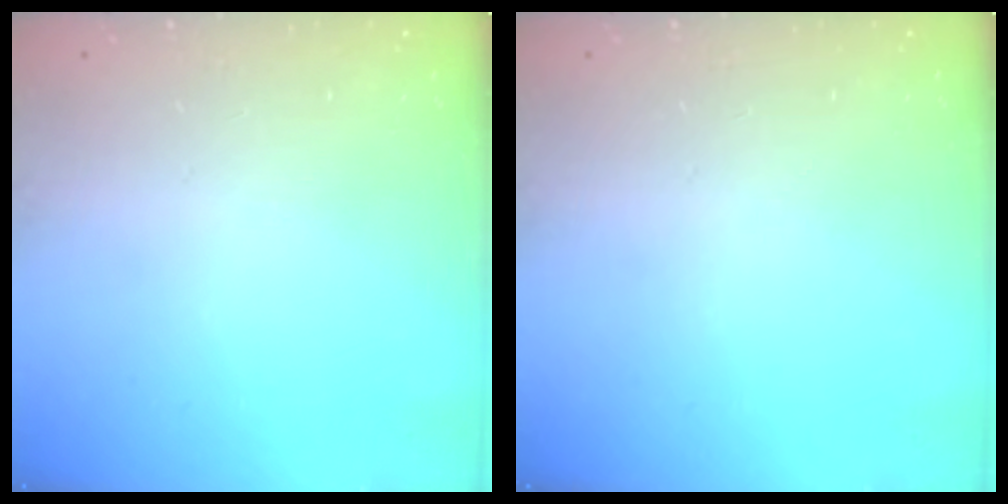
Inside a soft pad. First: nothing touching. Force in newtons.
{"total": 0.0}